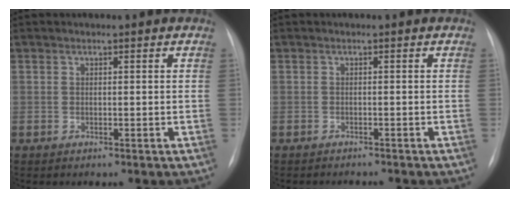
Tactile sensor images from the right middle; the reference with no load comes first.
{"total": 2.2, "force": [-2.1, 0.4, 0.4], "torque": [-0.002, -0.005, -0.024]}